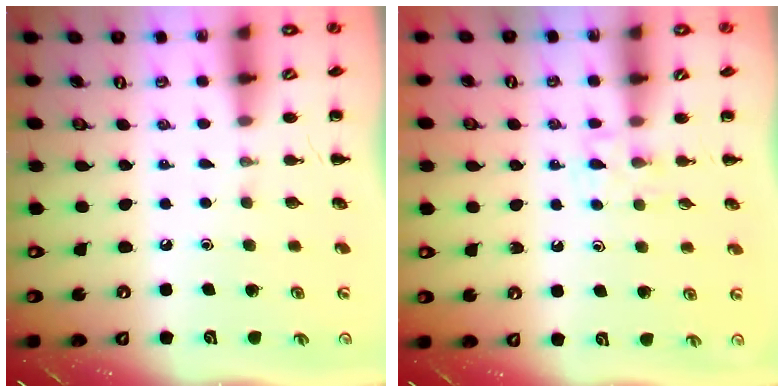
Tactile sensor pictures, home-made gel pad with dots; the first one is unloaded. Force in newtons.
{"total": 4.4, "press": 4.1, "slide": 1.5}